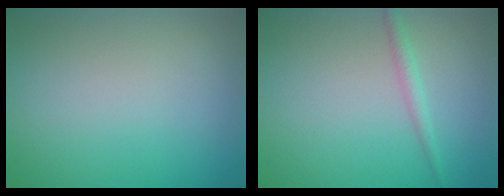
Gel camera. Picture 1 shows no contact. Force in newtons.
{"total": 1.3, "press": 1.3, "slide": 0.1}